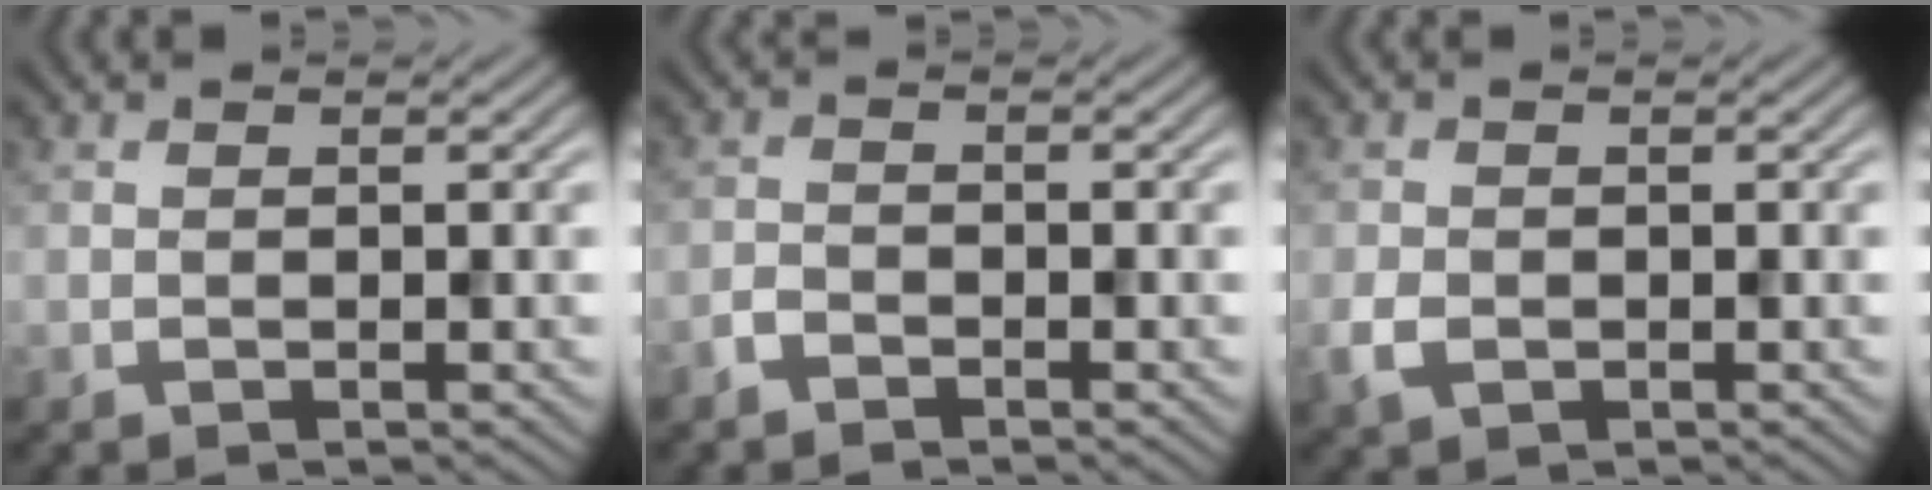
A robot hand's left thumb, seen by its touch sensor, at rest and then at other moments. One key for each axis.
{"total": 1.6, "fx": -1.4, "fy": 0.6, "fz": 0.5, "tx": -0.011, "ty": 0.001, "tz": -0.033}
{"total": 2.5, "fx": -0.9, "fy": 1.8, "fz": 1.4, "tx": -0.039, "ty": -0.009, "tz": -0.022}